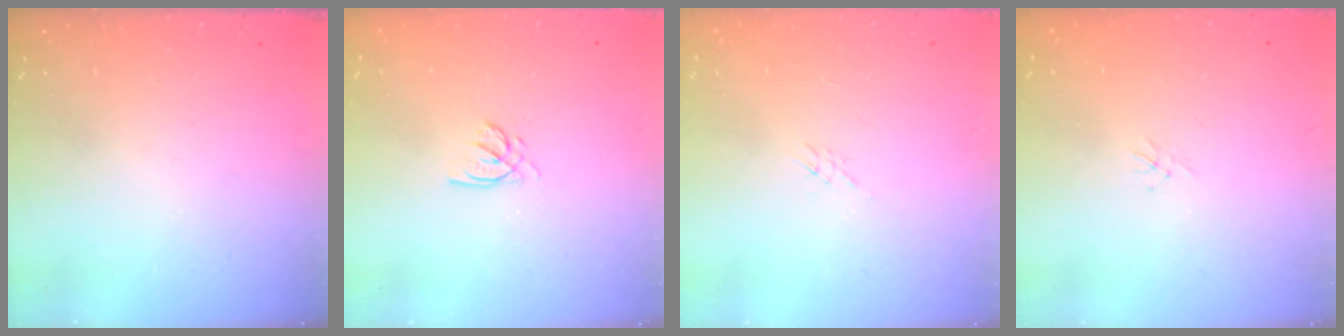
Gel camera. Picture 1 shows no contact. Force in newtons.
{"total": 1.4, "press": 1.4, "slide": 0.2}
{"total": 3.7, "press": 3.6, "slide": 0.7}
{"total": 1.1, "press": 1.0, "slide": 0.3}